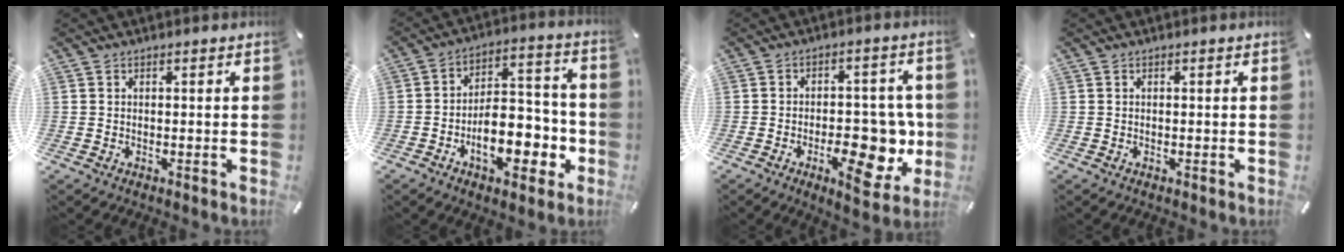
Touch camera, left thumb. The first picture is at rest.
{"total": 14.2, "force": [-5.2, 8.8, 9.8], "torque": [-0.139, 0.011, -0.086]}
{"total": 15.8, "force": [-3.6, 8.4, 12.9], "torque": [-0.161, 0.001, -0.045]}
{"total": 0.0}